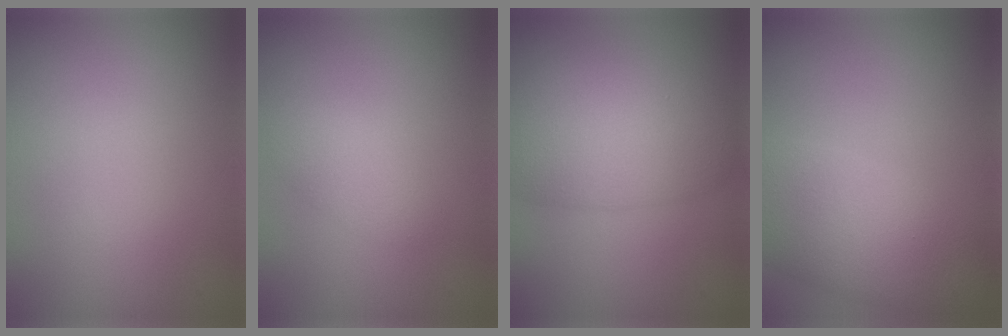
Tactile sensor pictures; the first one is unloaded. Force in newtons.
{"total": 1.7, "press": 1.7, "slide": 0.1}
{"total": 7.3, "press": 7.3, "slide": 0.3}
{"total": 6.3, "press": 6.3, "slide": 0.1}